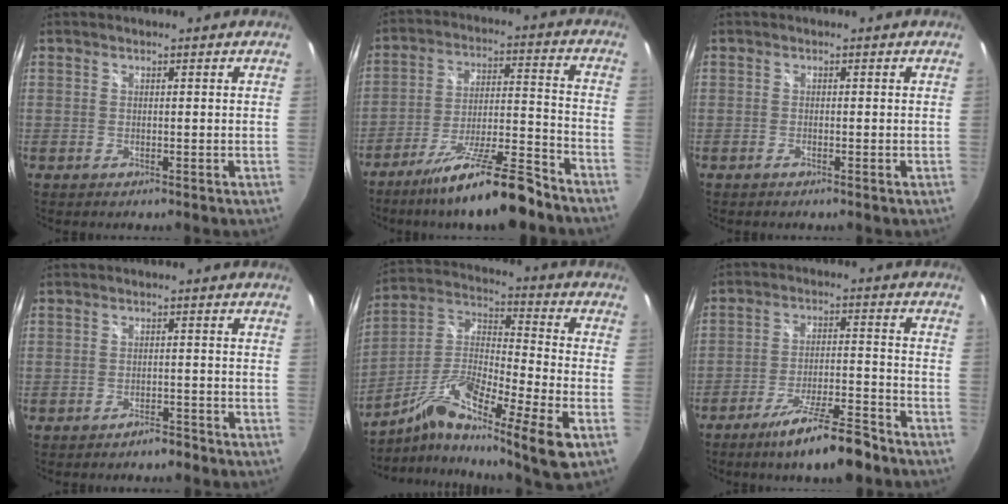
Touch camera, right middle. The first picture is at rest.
{"total": 15.9, "force": [-13.1, 0.8, 9.0], "torque": [-0.166, -0.013, -0.215]}
{"total": 0.6, "force": [-0.5, 0.0, 0.3], "torque": [-0.004, -0.001, -0.012]}
{"total": 1.9, "force": [-1.8, 0.5, 0.5], "torque": [-0.014, 0.000, -0.025]}
{"total": 18.9, "force": [-9.9, 1.6, 16.0], "torque": [-0.276, -0.026, -0.184]}
{"total": 11.4, "force": [-9.0, 0.9, 7.0], "torque": [-0.135, -0.011, -0.145]}